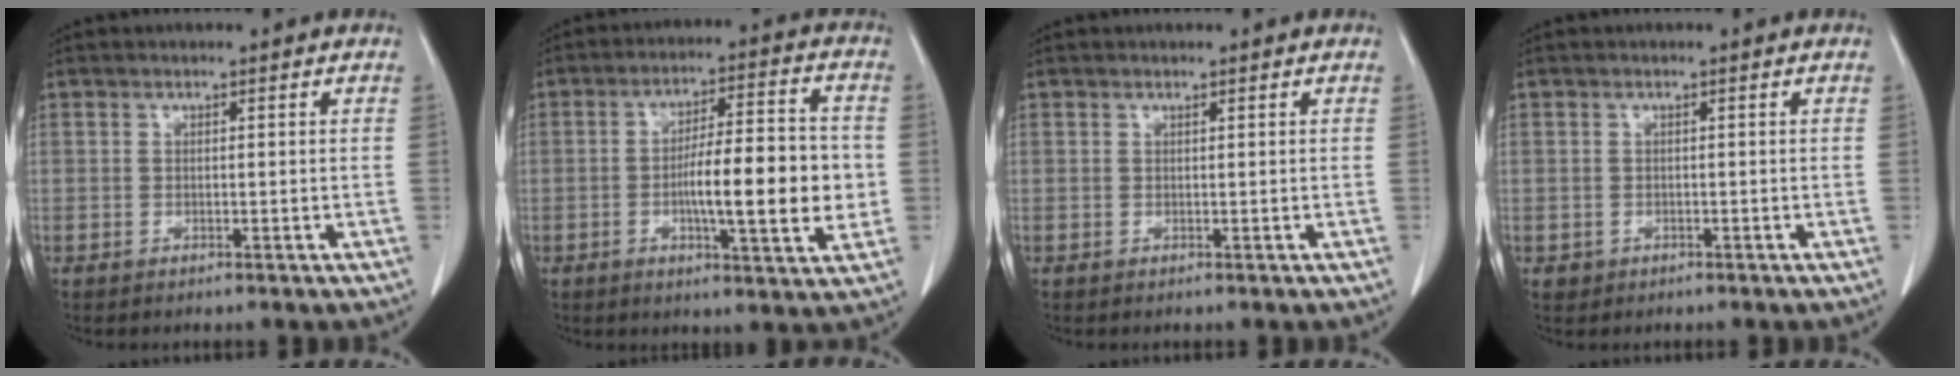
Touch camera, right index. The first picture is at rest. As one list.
[{"total": 13.5, "force": [-1.8, 2.4, 13.1], "torque": [-0.205, 0.009, -0.027]}, {"total": 0.0}, {"total": 1.1, "force": [-0.5, 1.0, 0.0], "torque": [-0.002, 0.005, -0.002]}]